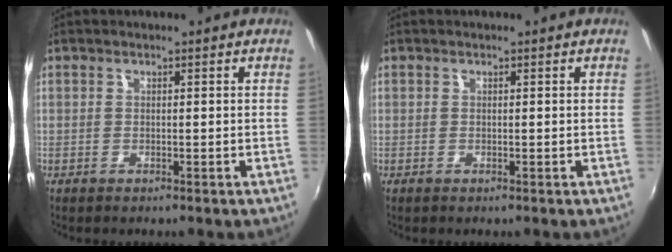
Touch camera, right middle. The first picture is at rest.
{"total": 0.0}